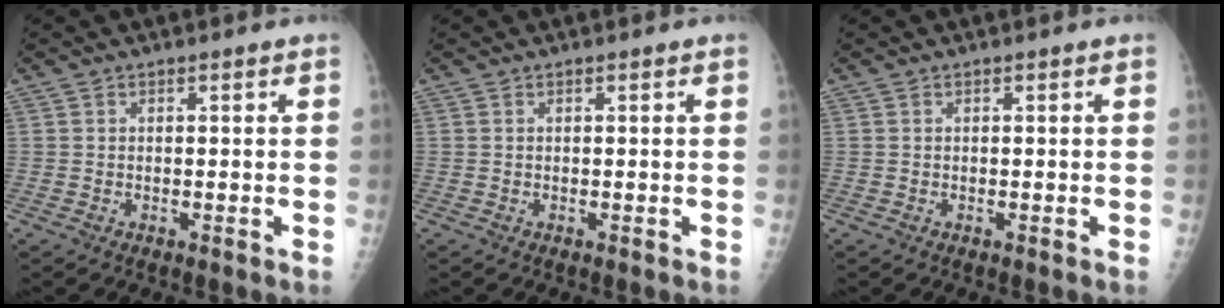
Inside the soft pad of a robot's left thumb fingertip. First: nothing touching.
{"total": 0.0}
{"total": 0.0}